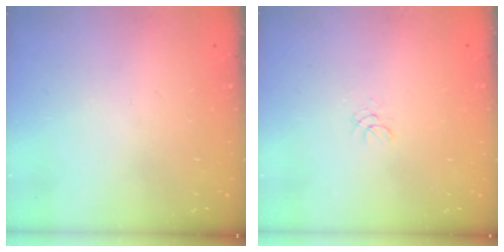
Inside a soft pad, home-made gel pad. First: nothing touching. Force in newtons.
{"total": 1.1, "press": 1.1, "slide": 0.1}